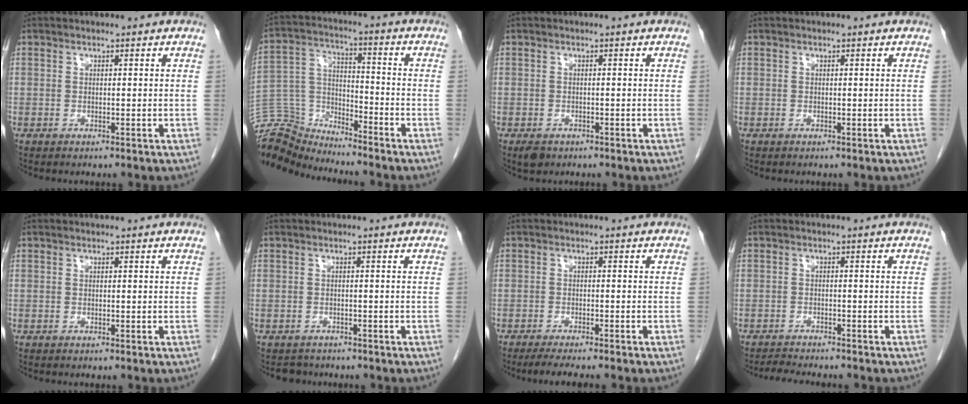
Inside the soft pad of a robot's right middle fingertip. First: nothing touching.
{"total": 10.9, "force": [-10.9, 0.3, -1.1], "torque": [0.014, 0.040, -0.214]}
{"total": 2.0, "force": [-1.3, 1.2, 0.9], "torque": [-0.017, -0.001, -0.014]}
{"total": 0.0}
{"total": 0.0}
{"total": 2.1, "force": [-1.9, 1.0, -0.3], "torque": [-0.004, -0.002, -0.029]}
{"total": 5.5, "force": [-4.6, 0.0, 3.1], "torque": [-0.041, -0.011, -0.070]}
{"total": 4.5, "force": [-4.2, 0.2, 1.5], "torque": [-0.025, -0.014, -0.066]}